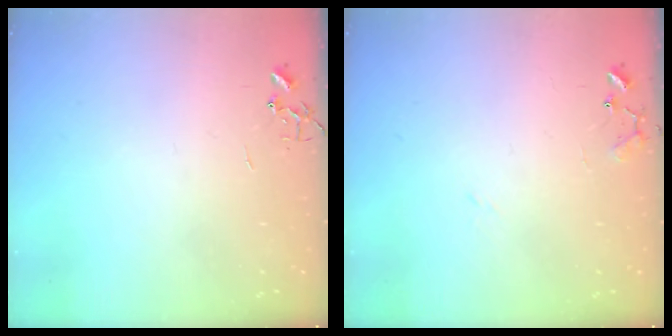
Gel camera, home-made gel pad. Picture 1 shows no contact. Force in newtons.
{"total": 9.5, "press": 9.5, "slide": 0.7}